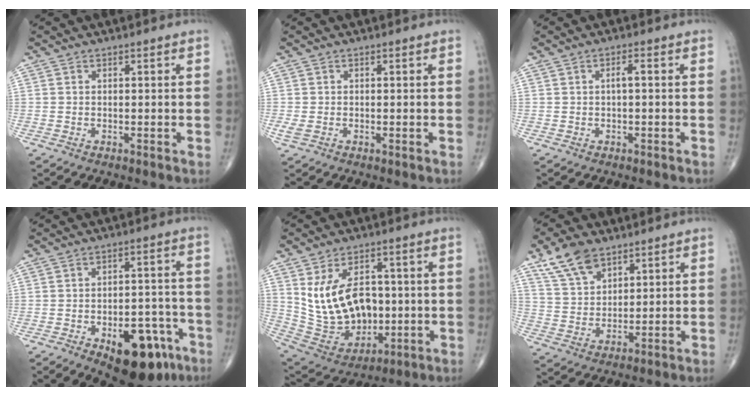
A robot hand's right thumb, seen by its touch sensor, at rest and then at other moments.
{"total": 1.6, "force": [-0.3, 0.9, 1.3], "torque": [-0.037, -0.001, -0.006]}
{"total": 1.5, "force": [0.1, 0.3, 1.5], "torque": [-0.032, 0.005, 0.000]}
{"total": 15.7, "force": [-7.8, 7.9, 11.1], "torque": [-0.118, 0.045, -0.098]}
{"total": 16.1, "force": [1.7, 11.1, 11.5], "torque": [-0.169, -0.005, 0.058]}
{"total": 9.2, "force": [6.0, 5.0, 4.9], "torque": [-0.077, -0.025, 0.121]}